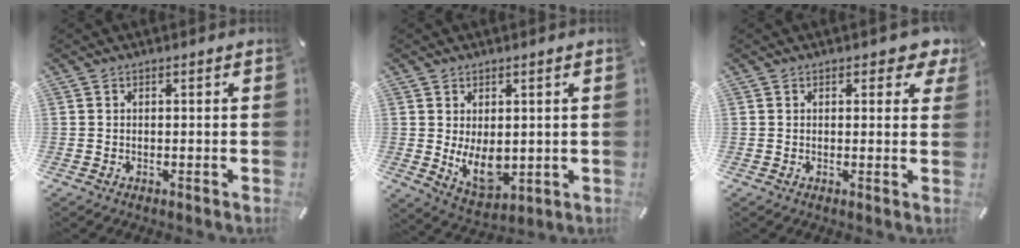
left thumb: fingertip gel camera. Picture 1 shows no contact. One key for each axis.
{"total": 9.0, "fx": 0.2, "fy": 5.4, "fz": 7.1, "tx": -0.121, "ty": -0.019, "tz": 0.008}
{"total": 3.2, "fx": 1.8, "fy": 1.8, "fz": 2.0, "tx": -0.020, "ty": 0.000, "tz": 0.027}